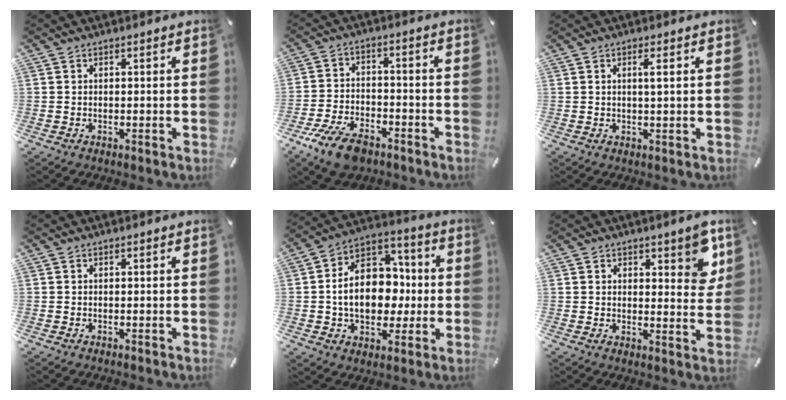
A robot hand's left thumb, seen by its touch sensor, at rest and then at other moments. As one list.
[{"total": 10.0, "force": [-6.6, 5.2, 5.4], "torque": [-0.110, 0.034, -0.122]}, {"total": 2.7, "force": [0.7, 0.1, 2.6], "torque": [-0.052, -0.001, 0.009]}, {"total": 0.0}, {"total": 15.6, "force": [-1.5, 11.9, 10.0], "torque": [-0.173, 0.011, -0.025]}, {"total": 7.0, "force": [4.1, 3.4, 4.4], "torque": [-0.039, -0.026, 0.067]}]